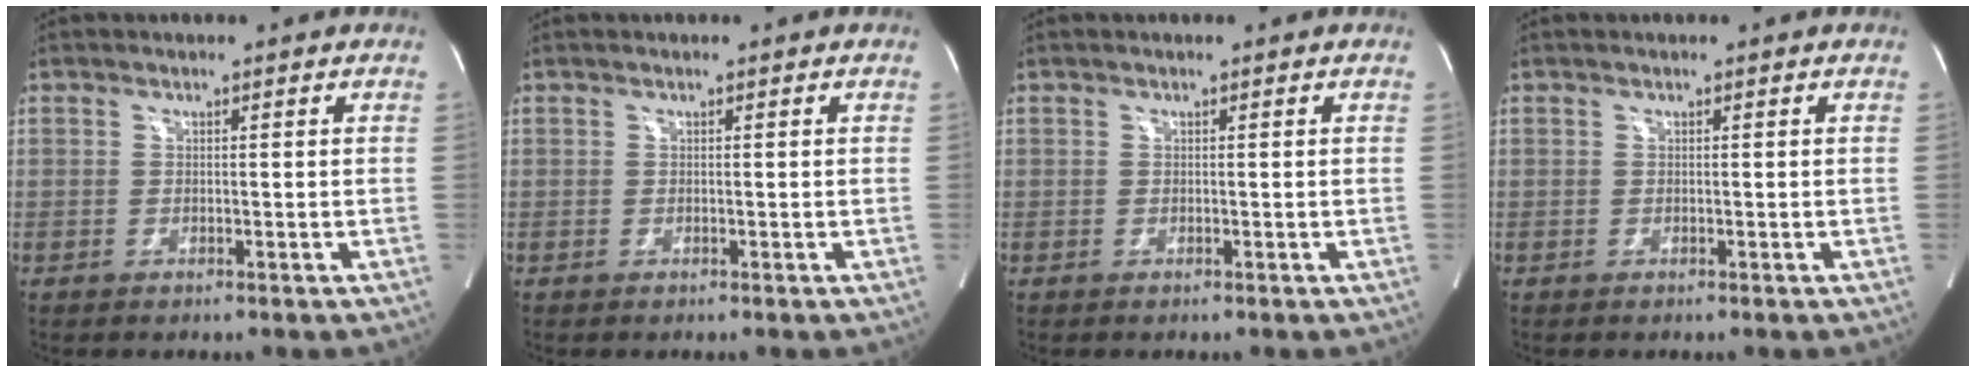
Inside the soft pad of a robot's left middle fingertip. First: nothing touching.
{"total": 0.0}
{"total": 0.0}
{"total": 0.0}